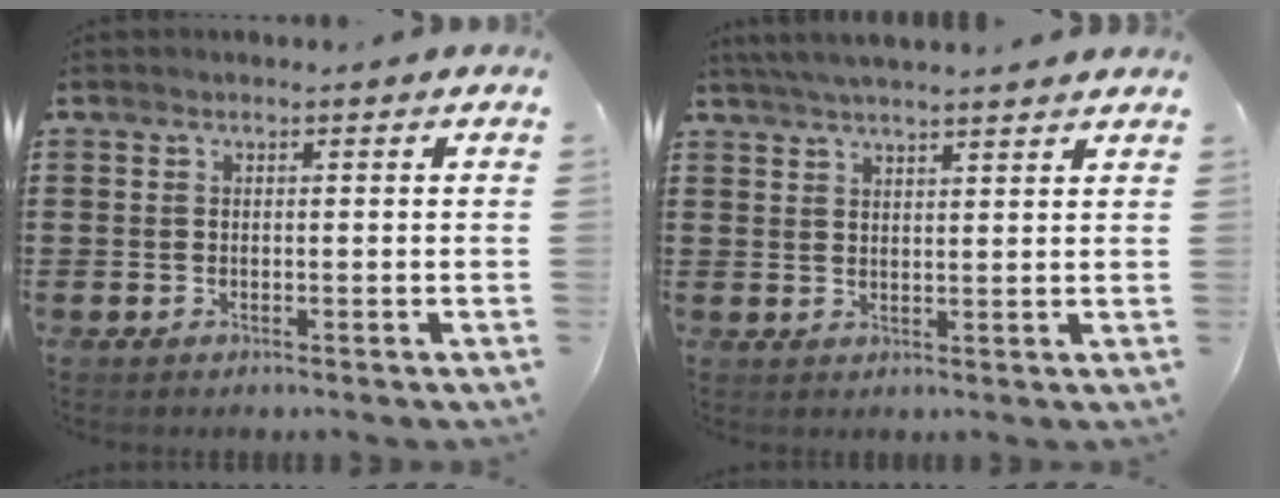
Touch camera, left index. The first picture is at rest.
{"total": 3.6, "force": [3.4, -0.4, 1.1], "torque": [-0.032, -0.005, 0.062]}